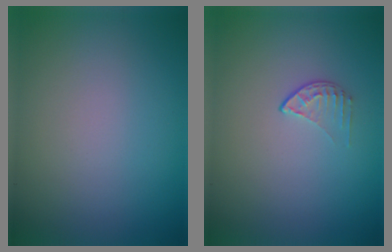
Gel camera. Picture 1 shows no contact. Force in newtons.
{"total": 1.1, "press": 0.7, "slide": 0.9}